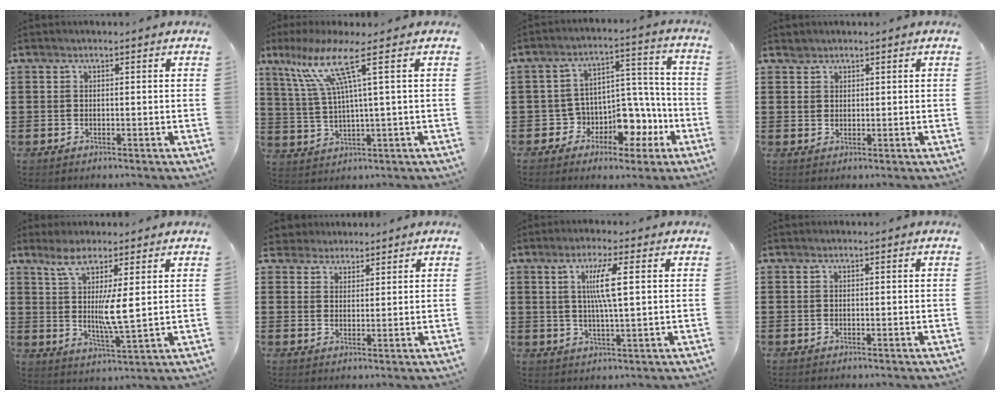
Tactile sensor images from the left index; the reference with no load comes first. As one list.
[{"total": 9.2, "force": [3.9, -0.2, 8.3], "torque": [-0.186, -0.011, 0.058]}, {"total": 7.5, "force": [-2.9, 6.2, 3.2], "torque": [-0.062, -0.001, -0.045]}, {"total": 1.6, "force": [1.2, 1.0, -0.1], "torque": [-0.002, 0.002, 0.026]}, {"total": 7.1, "force": [3.0, 0.4, 6.4], "torque": [-0.123, -0.017, 0.050]}, {"total": 2.8, "force": [2.4, 1.3, -0.5], "torque": [-0.003, 0.004, 0.046]}, {"total": 6.1, "force": [1.6, 0.5, 5.9], "torque": [-0.117, 0.001, 0.021]}, {"total": 0.0}]